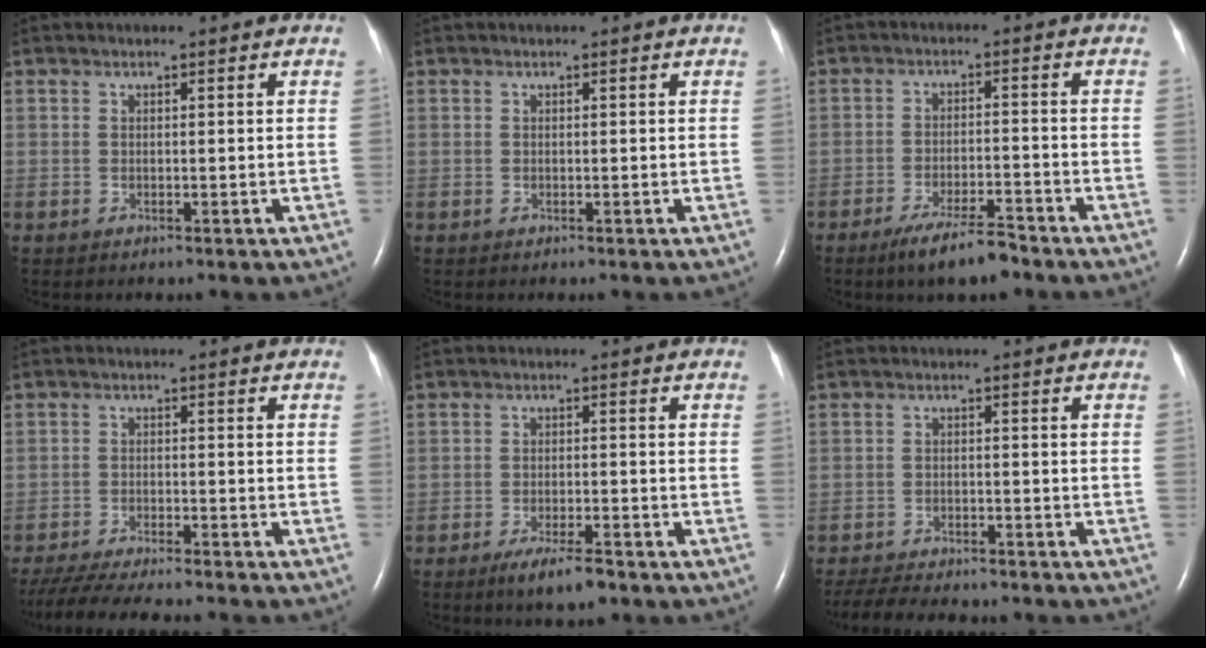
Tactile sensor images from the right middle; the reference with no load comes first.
{"total": 0.0}
{"total": 6.9, "force": [-5.3, 0.9, 4.4], "torque": [-0.081, -0.012, -0.092]}
{"total": 13.9, "force": [-12.3, 1.0, 6.5], "torque": [-0.106, -0.028, -0.186]}
{"total": 5.0, "force": [-3.5, 0.7, 3.5], "torque": [-0.068, -0.009, -0.059]}
{"total": 11.9, "force": [-10.4, 2.6, 5.0], "torque": [-0.088, -0.011, -0.147]}